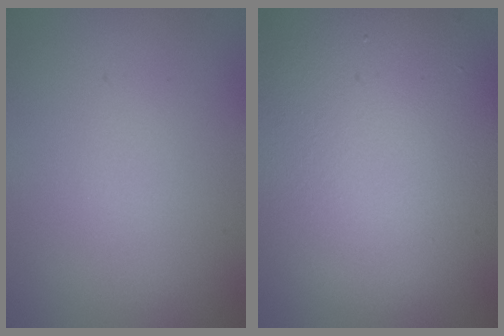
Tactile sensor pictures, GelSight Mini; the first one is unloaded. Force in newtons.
{"total": 13.0, "press": 13.0, "slide": 0.6}